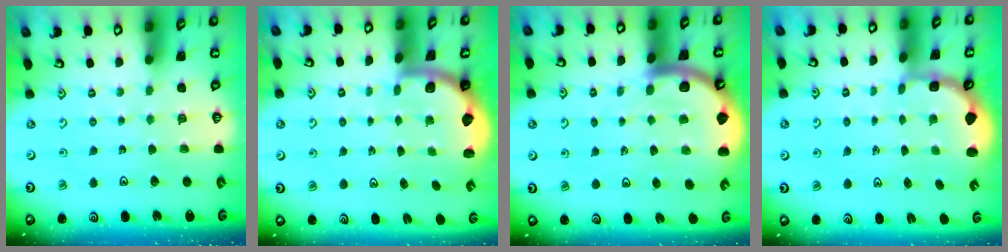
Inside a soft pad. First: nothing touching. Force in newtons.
{"total": 1.9, "press": 1.8, "slide": 0.5}
{"total": 6.1, "press": 6.1, "slide": 0.7}
{"total": 2.6, "press": 1.9, "slide": 1.8}